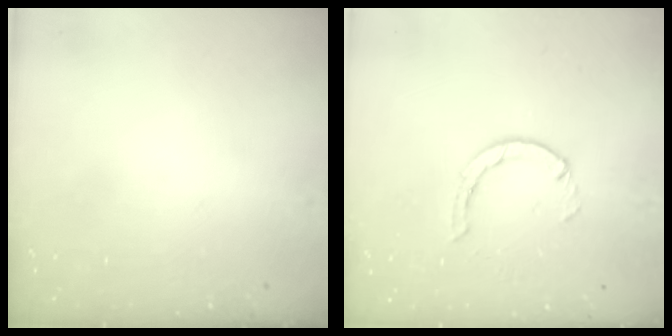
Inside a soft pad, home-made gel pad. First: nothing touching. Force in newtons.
{"total": 2.9, "press": 2.9, "slide": 0.4}